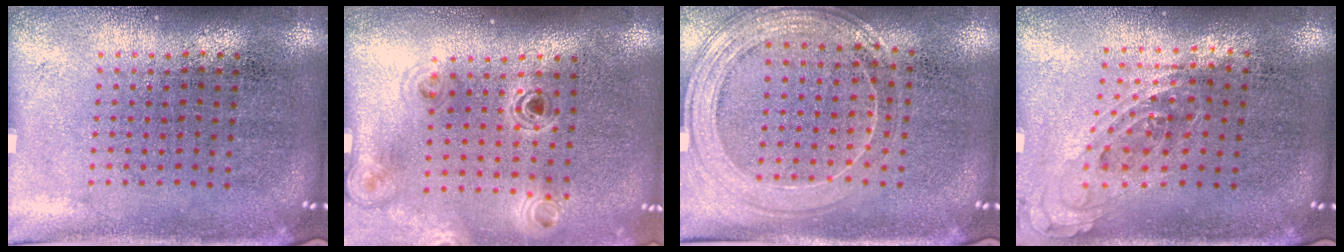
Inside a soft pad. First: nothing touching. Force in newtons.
{"total": 1.1, "press": 1.1, "slide": 0.2}
{"total": 1.5, "press": 1.4, "slide": 0.3}
{"total": 0.8, "press": 0.7, "slide": 0.3}